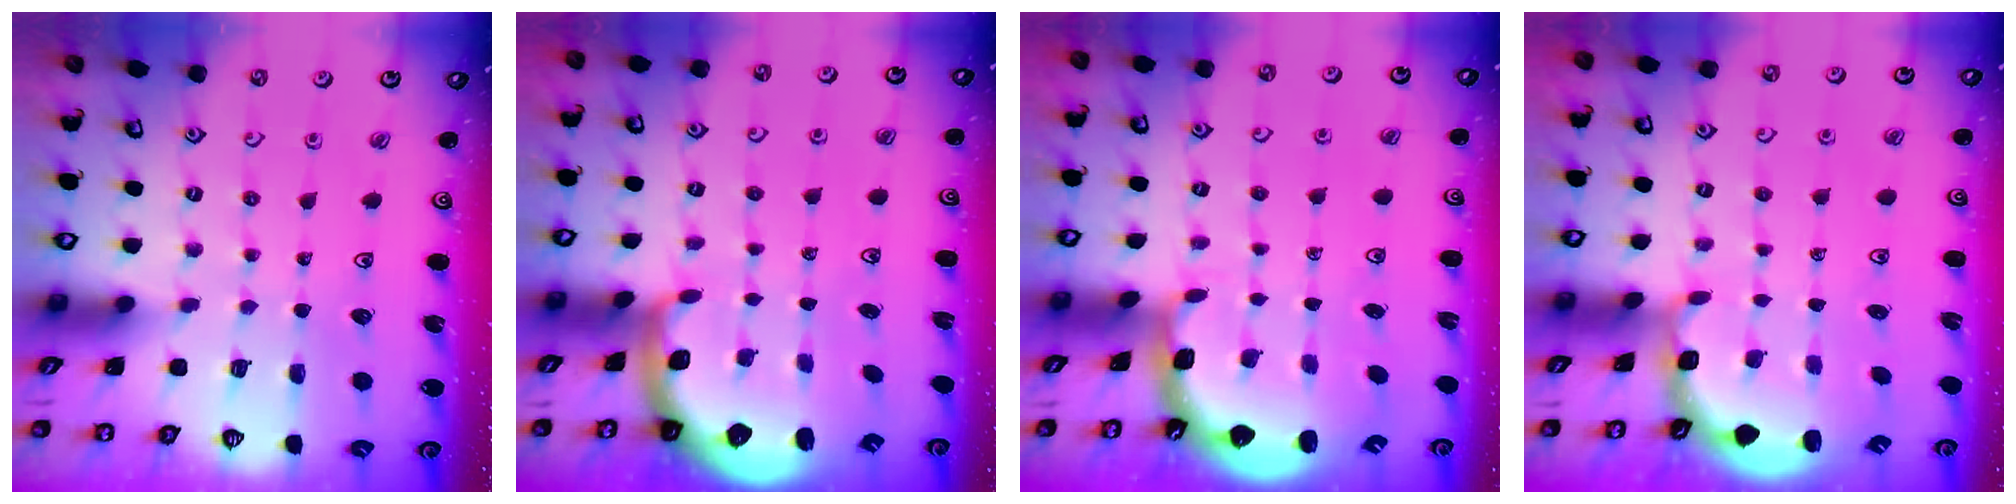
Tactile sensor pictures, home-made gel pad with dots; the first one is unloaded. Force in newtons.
{"total": 1.7, "press": 1.6, "slide": 0.4}
{"total": 2.6, "press": 1.7, "slide": 1.9}
{"total": 2.5, "press": 1.9, "slide": 1.6}